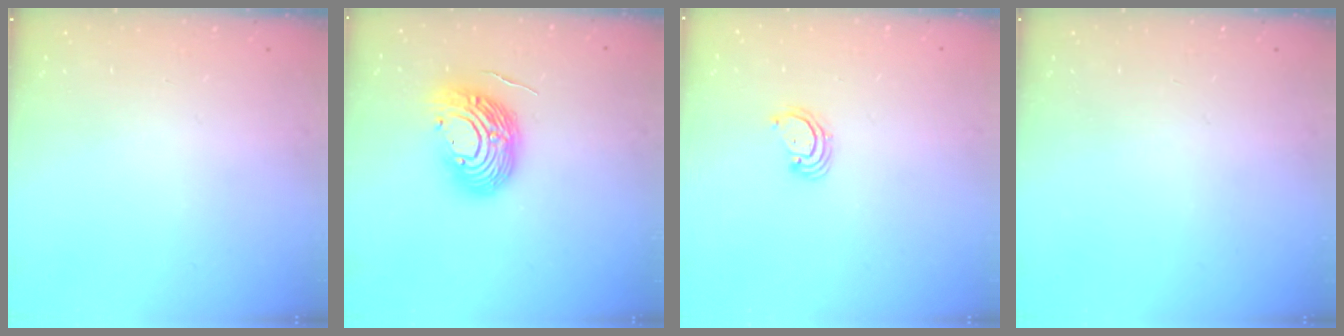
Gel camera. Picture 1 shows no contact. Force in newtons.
{"total": 13.7, "press": 13.6, "slide": 1.8}
{"total": 2.4, "press": 2.4, "slide": 0.2}
{"total": 0.0}